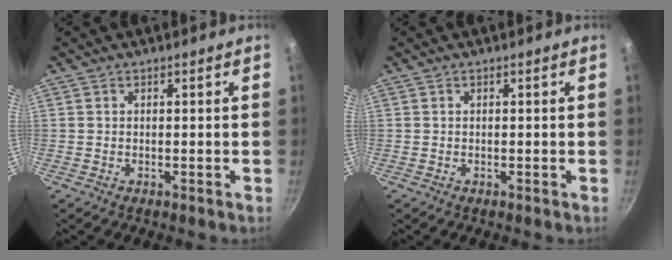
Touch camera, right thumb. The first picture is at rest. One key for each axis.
{"total": 0.0}